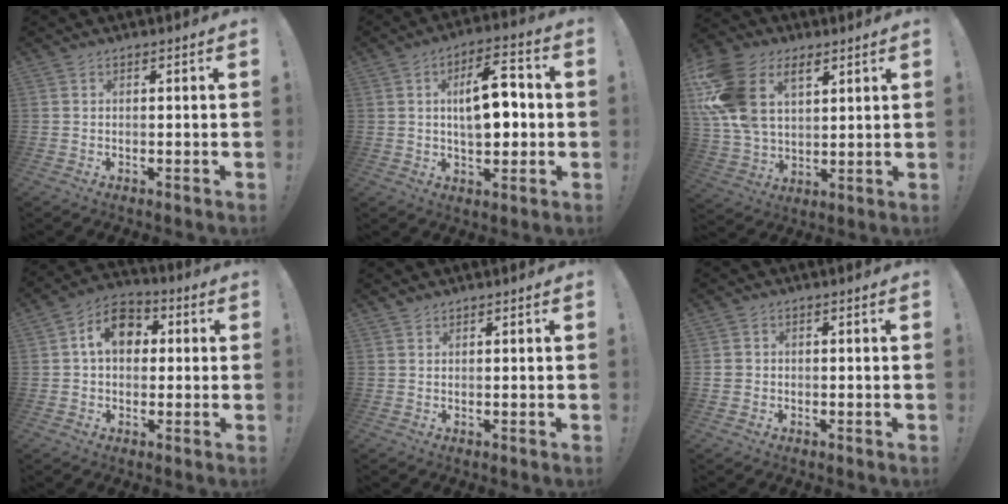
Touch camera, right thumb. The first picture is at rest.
{"total": 13.4, "force": [0.6, 6.9, 11.5], "torque": [-0.168, 0.008, 0.008]}
{"total": 18.7, "force": [8.2, 12.3, 11.4], "torque": [-0.225, -0.034, 0.152]}
{"total": 11.1, "force": [2.6, 8.1, 7.2], "torque": [-0.110, 0.010, 0.050]}
{"total": 0.8, "force": [0.6, 0.4, -0.3], "torque": [0.009, -0.002, 0.013]}
{"total": 2.1, "force": [-0.4, 1.9, 0.6], "torque": [-0.009, 0.007, -0.006]}